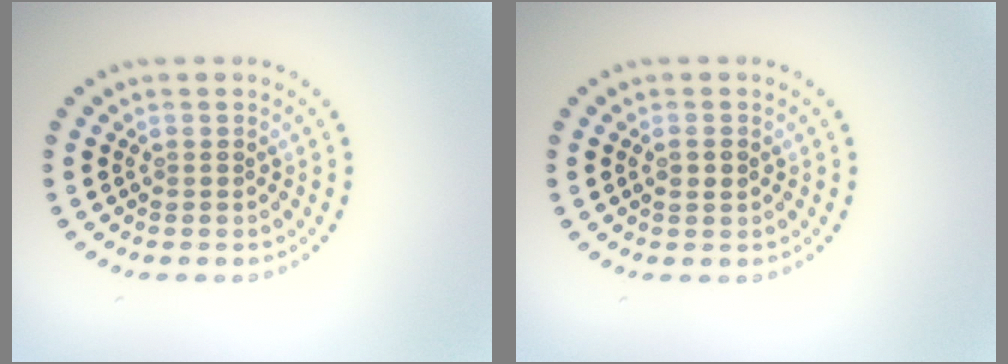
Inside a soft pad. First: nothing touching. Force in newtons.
{"total": 1.1, "press": 1.1, "slide": 0.3}